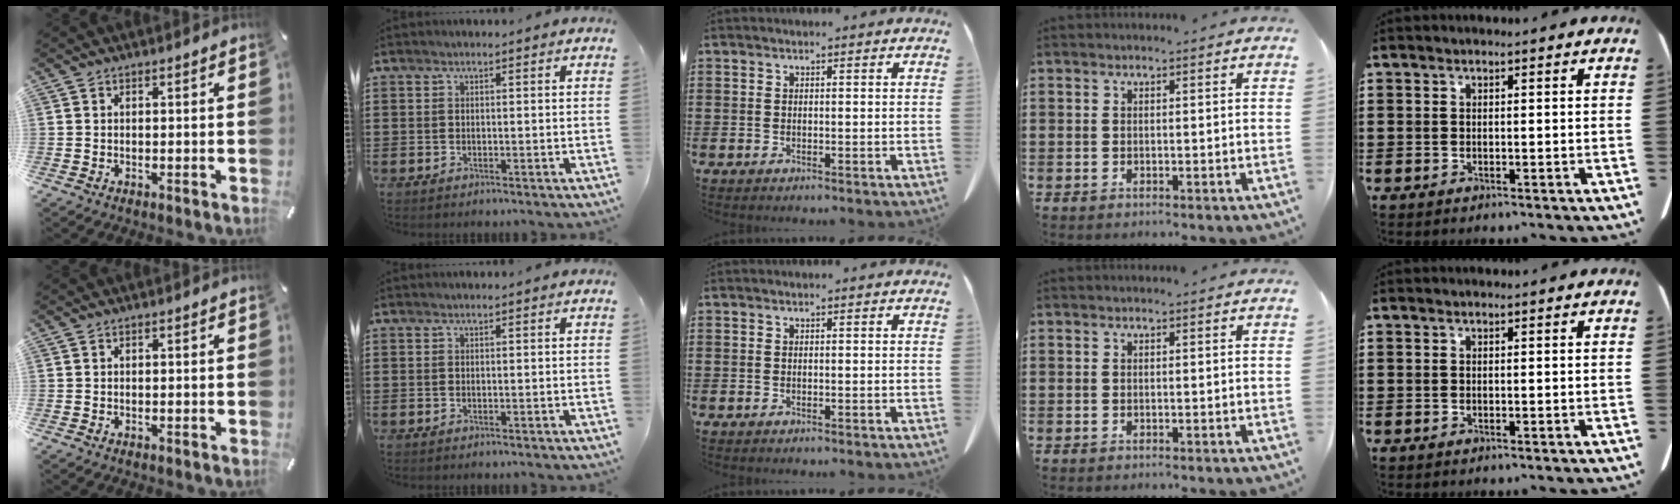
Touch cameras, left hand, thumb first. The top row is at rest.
{}